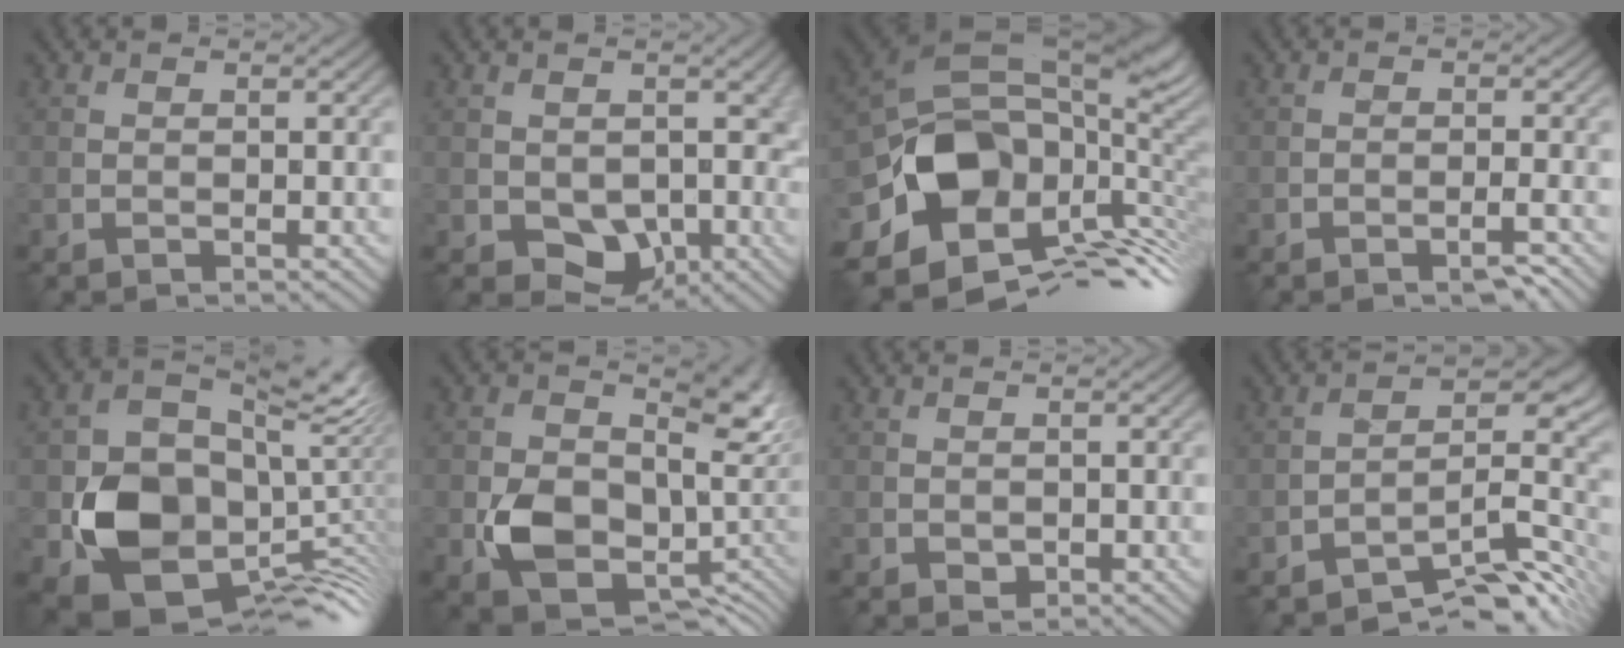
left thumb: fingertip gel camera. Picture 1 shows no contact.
{"total": 7.0, "force": [-0.7, 5.3, 4.5], "torque": [-0.077, -0.024, -0.007]}
{"total": 16.9, "force": [-2.1, 11.9, 11.8], "torque": [-0.216, -0.025, -0.009]}
{"total": 2.5, "force": [-1.7, 0.3, 1.8], "torque": [-0.029, 0.005, -0.030]}
{"total": 14.3, "force": [-1.3, 11.3, 8.6], "torque": [-0.144, -0.037, -0.017]}
{"total": 9.9, "force": [0.0, 7.4, 6.6], "torque": [-0.112, -0.035, 0.011]}
{"total": 0.7, "force": [-0.2, 0.5, 0.5], "torque": [-0.006, -0.004, -0.002]}
{"total": 9.5, "force": [-7.3, 2.9, 5.3], "torque": [-0.064, 0.003, -0.129]}